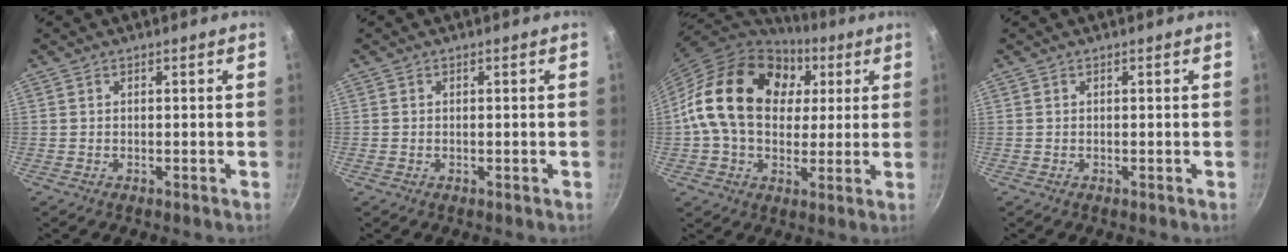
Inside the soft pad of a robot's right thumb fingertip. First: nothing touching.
{"total": 0.0}
{"total": 23.0, "force": [4.7, 16.6, 15.2], "torque": [-0.252, 0.018, 0.070]}
{"total": 0.0}